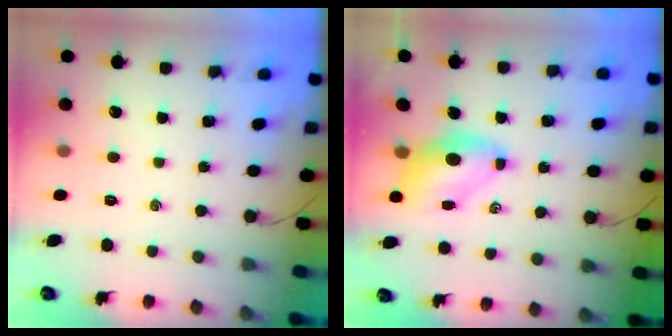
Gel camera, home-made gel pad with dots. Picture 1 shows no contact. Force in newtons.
{"total": 6.9, "press": 6.8, "slide": 1.3}